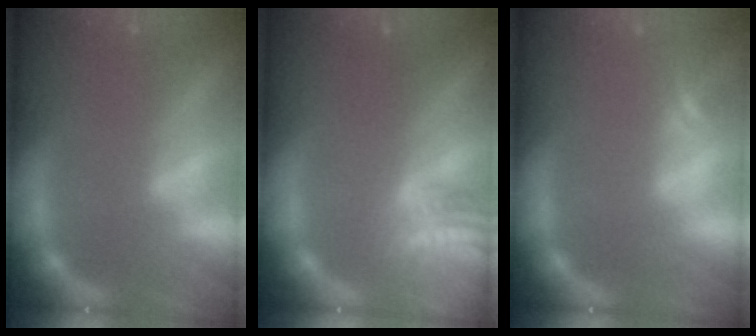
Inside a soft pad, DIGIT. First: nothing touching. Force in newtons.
{"total": 6.6}
{"total": 1.5}